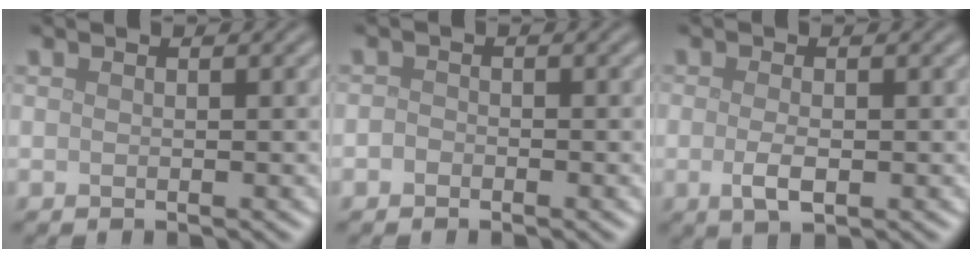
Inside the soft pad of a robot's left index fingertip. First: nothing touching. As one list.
[{"total": 0.8, "force": [-0.5, 0.6, 0.3], "torque": [-0.004, -0.002, -0.012]}, {"total": 2.3, "force": [-0.5, 0.9, 2.1], "torque": [-0.045, -0.006, -0.010]}]